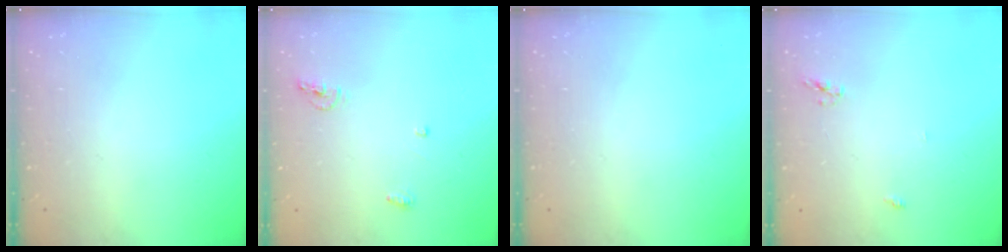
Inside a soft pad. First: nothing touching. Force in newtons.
{"total": 4.8, "press": 4.7, "slide": 0.8}
{"total": 0.0}
{"total": 3.3, "press": 3.3, "slide": 0.2}